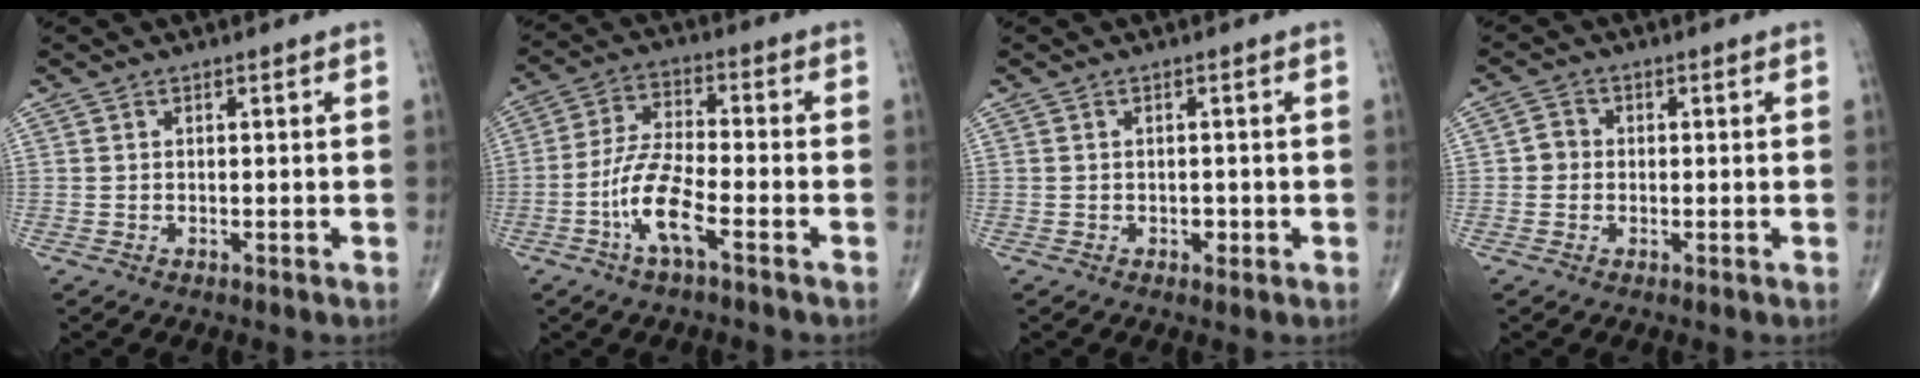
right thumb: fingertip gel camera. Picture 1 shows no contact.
{"total": 9.8, "force": [-4.4, 2.5, 8.4], "torque": [-0.180, 0.025, -0.087]}
{"total": 1.4, "force": [-0.5, 1.0, 0.9], "torque": [-0.008, 0.002, -0.007]}
{"total": 2.5, "force": [-0.3, 2.3, 0.9], "torque": [-0.002, 0.007, -0.012]}